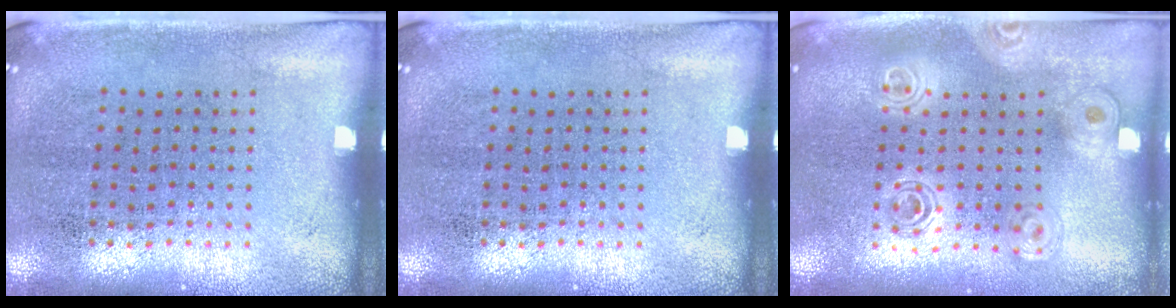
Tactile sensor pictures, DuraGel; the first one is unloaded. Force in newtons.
{"total": 0.0}
{"total": 1.5, "press": 1.4, "slide": 0.7}